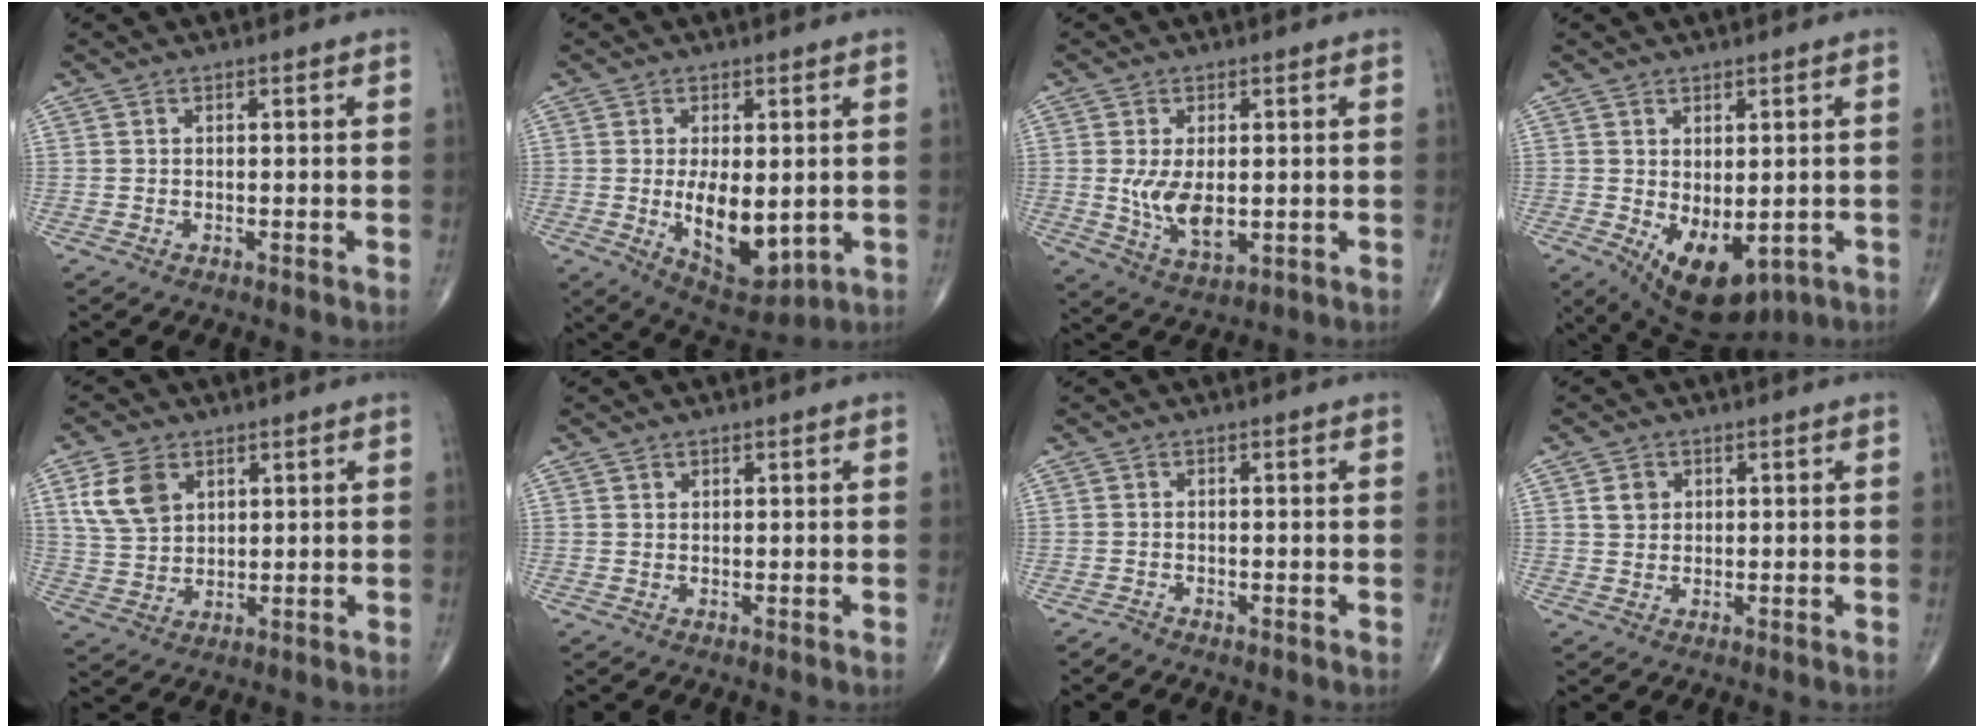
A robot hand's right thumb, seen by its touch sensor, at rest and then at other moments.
{"total": 11.3, "force": [-0.9, 5.7, 9.7], "torque": [-0.130, -0.022, 0.005]}
{"total": 8.0, "force": [-0.1, 4.3, 6.8], "torque": [-0.120, -0.018, 0.009]}
{"total": 10.9, "force": [-2.8, 6.0, 8.6], "torque": [-0.119, -0.004, -0.019]}
{"total": 8.5, "force": [3.5, 5.9, 5.1], "torque": [-0.086, -0.010, 0.076]}
{"total": 0.7, "force": [0.4, 0.6, 0.1], "torque": [0.007, -0.002, 0.004]}
{"total": 0.7, "force": [-0.7, 0.3, 0.0], "torque": [-0.003, -0.002, -0.018]}
{"total": 2.8, "force": [0.9, 2.3, 1.1], "torque": [-0.008, -0.004, 0.016]}